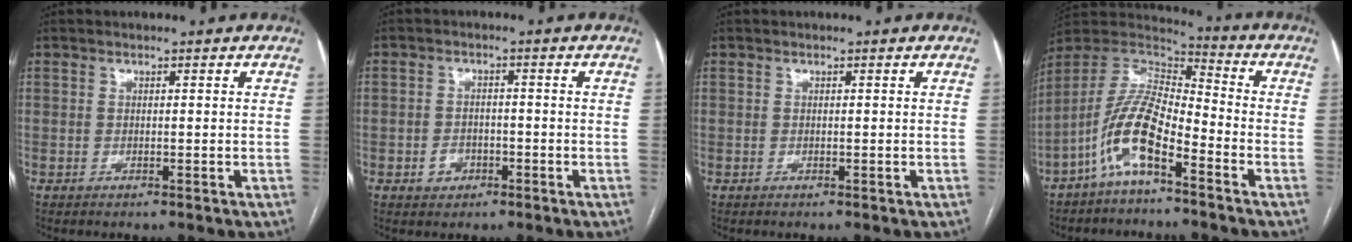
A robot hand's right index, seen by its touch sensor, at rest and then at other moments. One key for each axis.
{"total": 3.0, "fx": -1.2, "fy": 2.5, "fz": 1.1, "tx": -0.012, "ty": 0.006, "tz": -0.014}
{"total": 0.0}
{"total": 11.4, "fx": -5.9, "fy": 3.2, "fz": 9.2, "tx": -0.197, "ty": 0.015, "tz": -0.117}